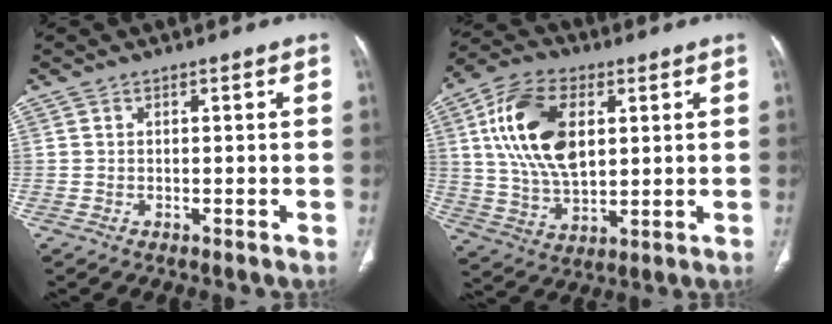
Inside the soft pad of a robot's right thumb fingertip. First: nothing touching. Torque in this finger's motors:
{"motor_torque": [2.19, 2.09, 1.67, -0.13, 0.34]}